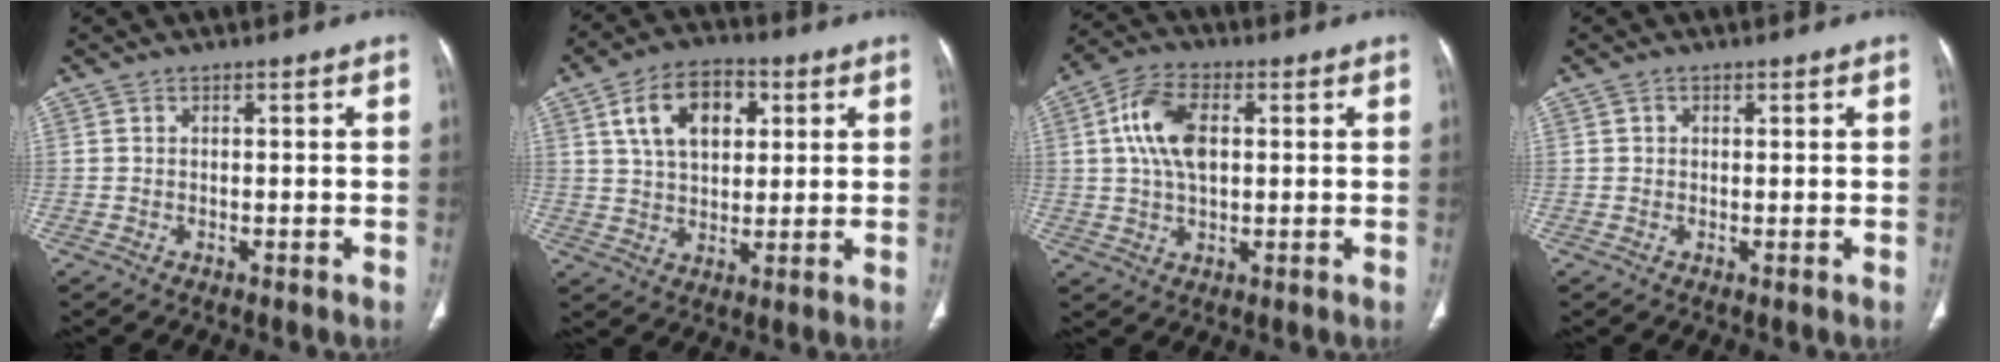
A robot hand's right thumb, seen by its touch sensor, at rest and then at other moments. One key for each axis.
{"total": 12.1, "fx": 4.2, "fy": 7.6, "fz": 8.4, "tx": -0.116, "ty": 0.000, "tz": 0.069}
{"total": 10.3, "fx": 1.9, "fy": 6.0, "fz": 8.2, "tx": -0.156, "ty": 0.010, "tz": 0.032}
{"total": 0.8, "fx": 0.2, "fy": 0.8, "fz": 0.2, "tx": 0.002, "ty": 0.001, "tz": 0.002}